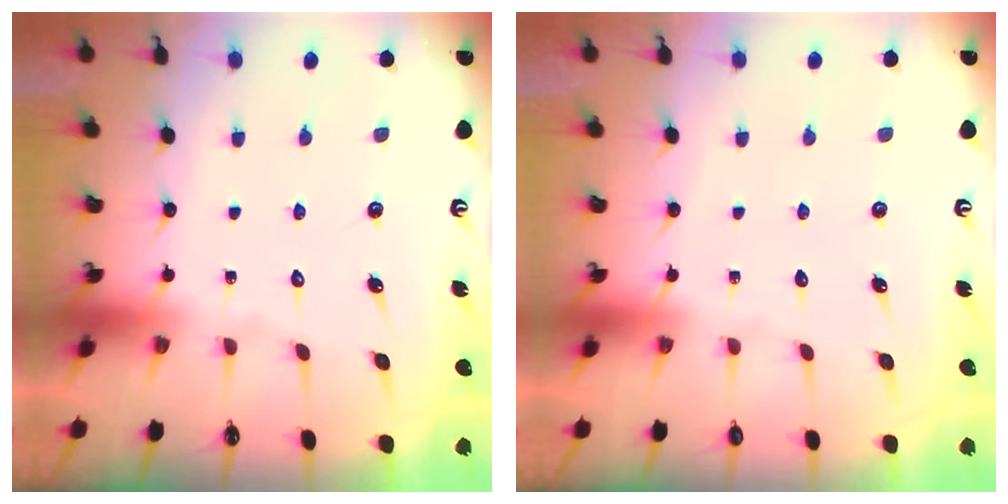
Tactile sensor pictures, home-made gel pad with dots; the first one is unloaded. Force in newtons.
{"total": 0.0}